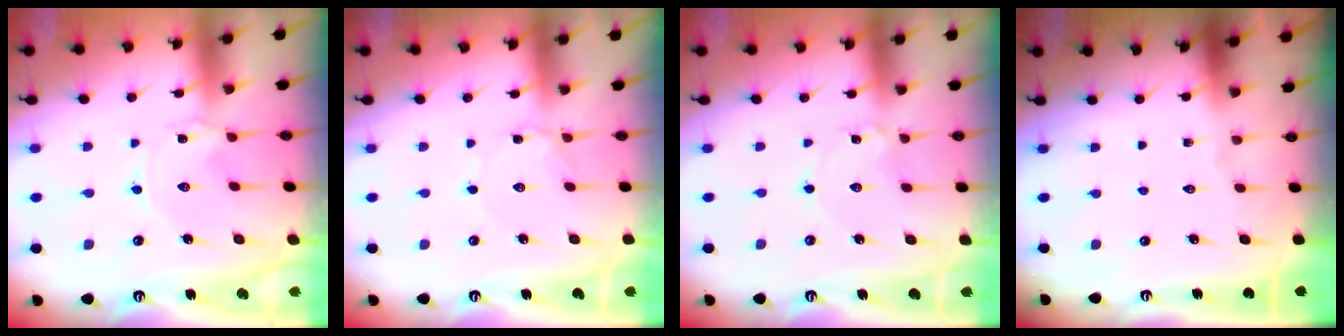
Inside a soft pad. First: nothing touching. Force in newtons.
{"total": 1.4, "press": 1.3, "slide": 0.1}
{"total": 1.0, "press": 1.0, "slide": 0.0}
{"total": 0.0}